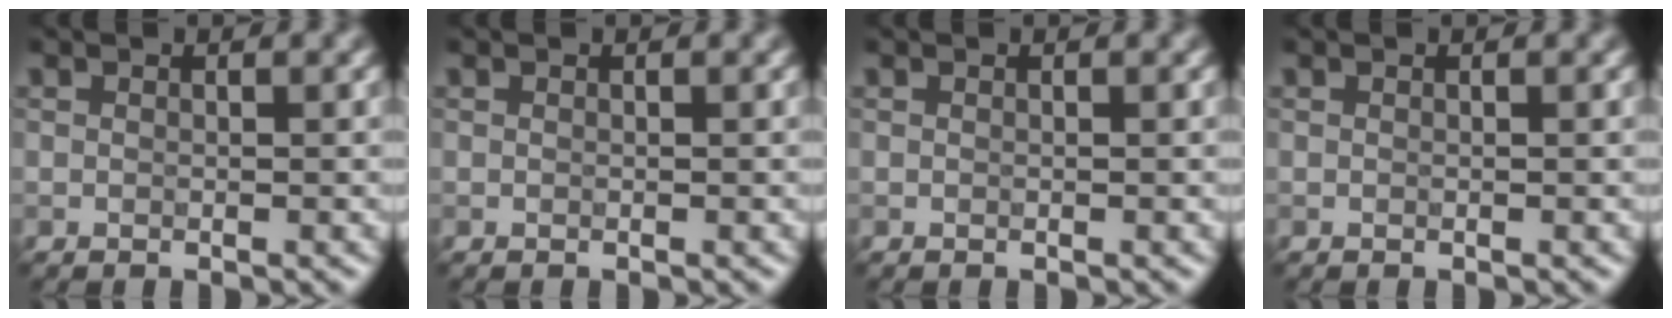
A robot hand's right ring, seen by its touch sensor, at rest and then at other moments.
{"total": 0.0}
{"total": 0.0}
{"total": 0.0}